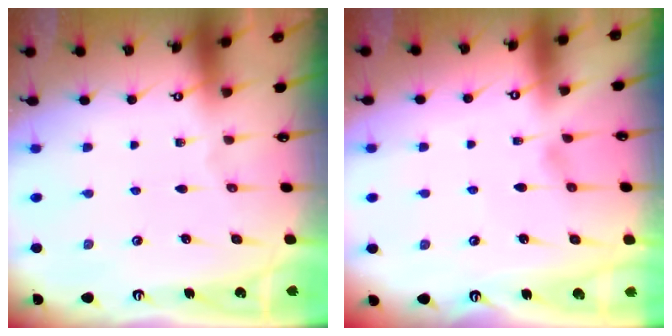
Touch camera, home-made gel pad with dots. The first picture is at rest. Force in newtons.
{"total": 0.0}